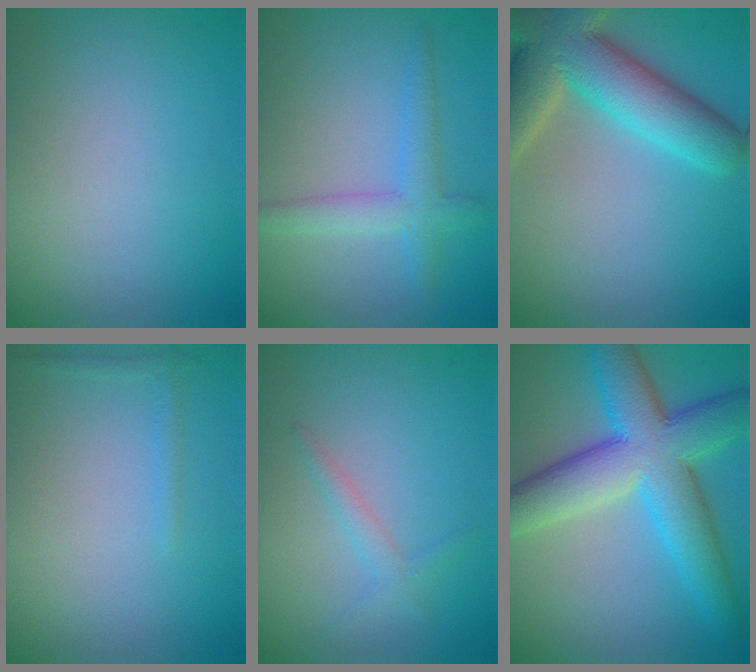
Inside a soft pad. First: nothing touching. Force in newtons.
{"total": 3.2, "press": 3.2, "slide": 0.1}
{"total": 10.5, "press": 10.5, "slide": 0.7}
{"total": 0.8, "press": 0.8, "slide": 0.1}
{"total": 1.5, "press": 1.5, "slide": 0.1}
{"total": 10.5, "press": 10.5, "slide": 0.4}